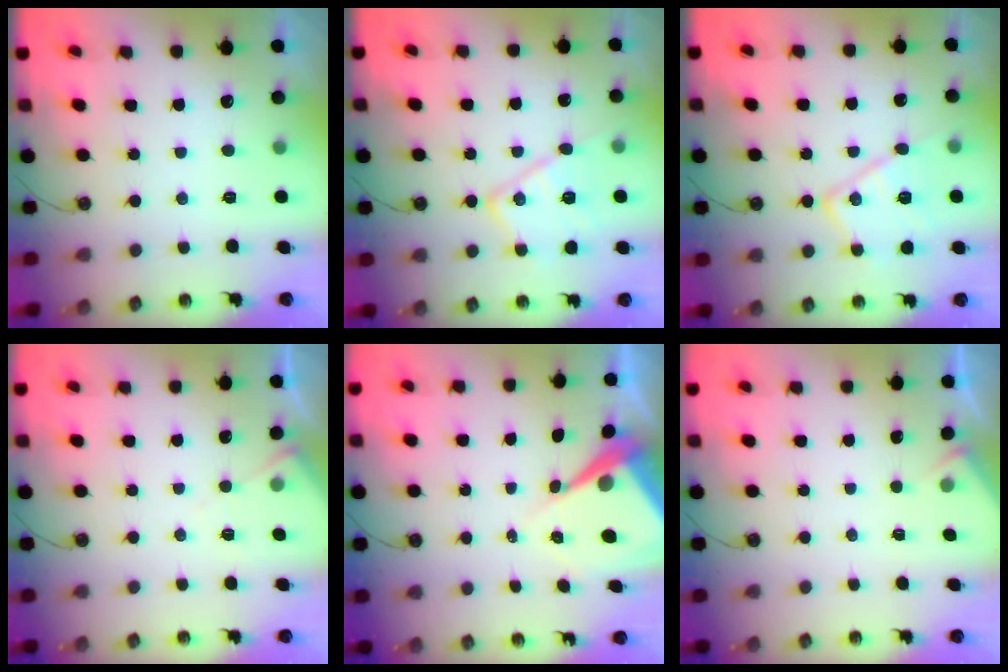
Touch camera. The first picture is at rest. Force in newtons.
{"total": 13.9, "press": 13.9, "slide": 1.2}
{"total": 13.9, "press": 13.9, "slide": 1.2}
{"total": 5.2, "press": 5.2, "slide": 0.7}
{"total": 9.6, "press": 9.5, "slide": 0.9}
{"total": 2.5, "press": 2.4, "slide": 0.4}